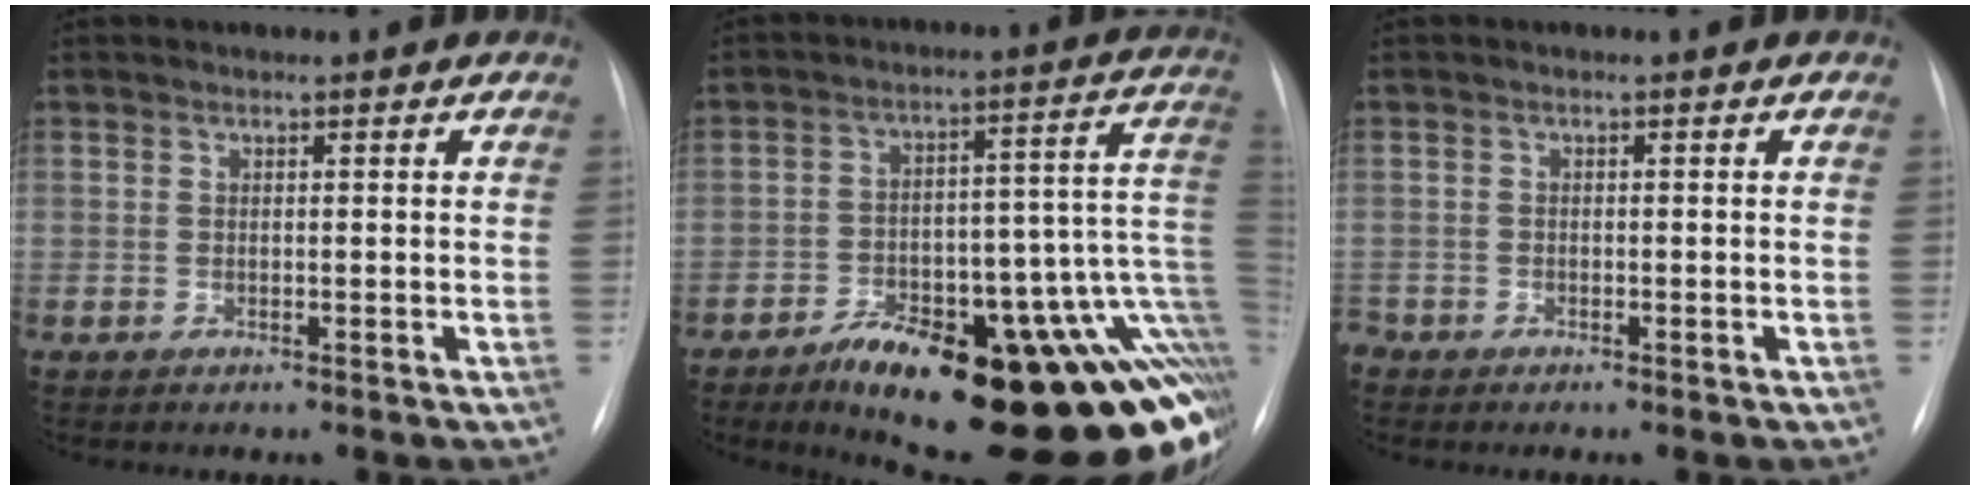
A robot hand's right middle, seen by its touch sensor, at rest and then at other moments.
{"total": 29.8, "force": [-15.1, 8.1, 24.4], "torque": [-0.192, 0.018, -0.198]}
{"total": 1.9, "force": [-1.5, 1.1, 0.4], "torque": [-0.010, 0.000, -0.024]}